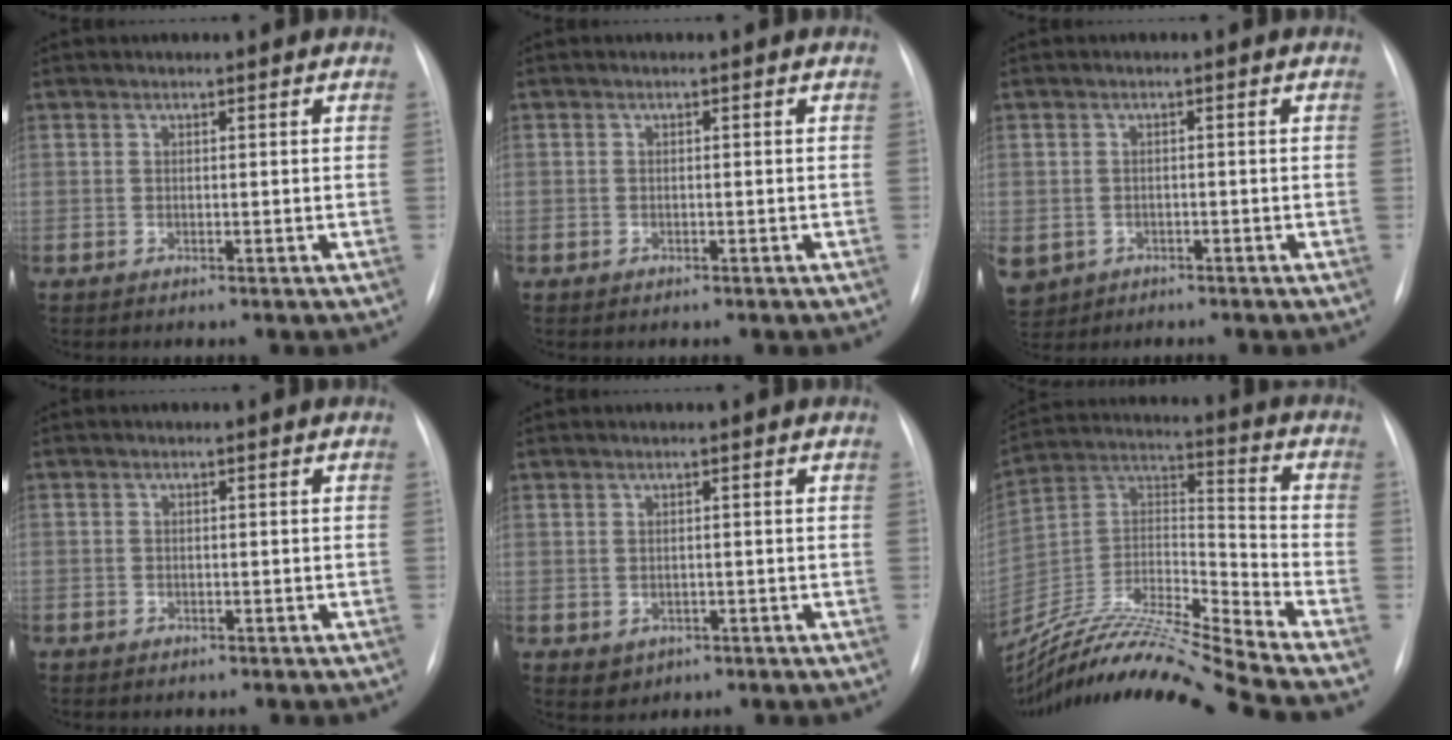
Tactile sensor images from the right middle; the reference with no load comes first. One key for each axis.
{"total": 0.6, "fx": -0.4, "fy": 0.5, "fz": 0.1, "tx": -0.005, "ty": 0.004, "tz": -0.007}
{"total": 7.6, "fx": -3.7, "fy": 6.1, "fz": 2.4, "tx": -0.074, "ty": 0.000, "tz": -0.053}
{"total": 1.3, "fx": -0.9, "fy": 1.0, "fz": 0.2, "tx": -0.008, "ty": 0.004, "tz": -0.013}
{"total": 2.5, "fx": -0.9, "fy": 2.1, "fz": 0.9, "tx": -0.011, "ty": 0.001, "tz": 0.000}
{"total": 22.6, "fx": -20.3, "fy": -2.3, "fz": 9.7, "tx": -0.210, "ty": -0.010, "tz": -0.365}